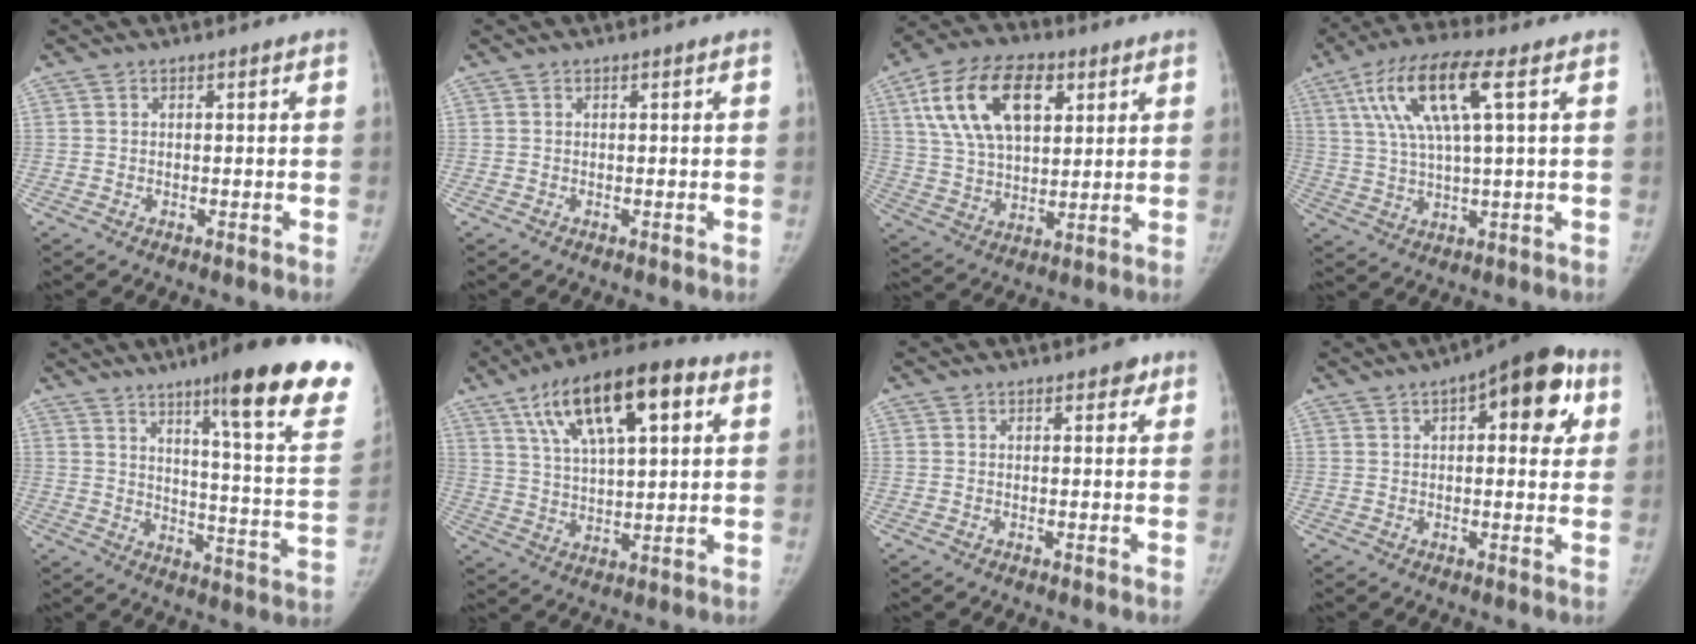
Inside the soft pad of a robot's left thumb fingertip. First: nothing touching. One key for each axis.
{"total": 0.0}
{"total": 18.1, "fx": 7.1, "fy": 10.4, "fz": 13.0, "tx": -0.208, "ty": -0.008, "tz": 0.129}
{"total": 13.7, "fx": 4.8, "fy": 3.2, "fz": 12.4, "tx": -0.263, "ty": 0.011, "tz": 0.088}
{"total": 24.8, "fx": 15.9, "fy": 2.7, "fz": 18.8, "tx": -0.235, "ty": -0.082, "tz": 0.214}
{"total": 18.6, "fx": 8.1, "fy": 7.4, "fz": 15.1, "tx": -0.234, "ty": -0.002, "tz": 0.135}
{"total": 1.6, "fx": 0.8, "fy": 1.0, "fz": 0.8, "tx": 0.006, "ty": 0.000, "tz": 0.005}
{"total": 13.3, "fx": 5.0, "fy": 5.7, "fz": 10.9, "tx": -0.101, "ty": 0.007, "tz": 0.056}